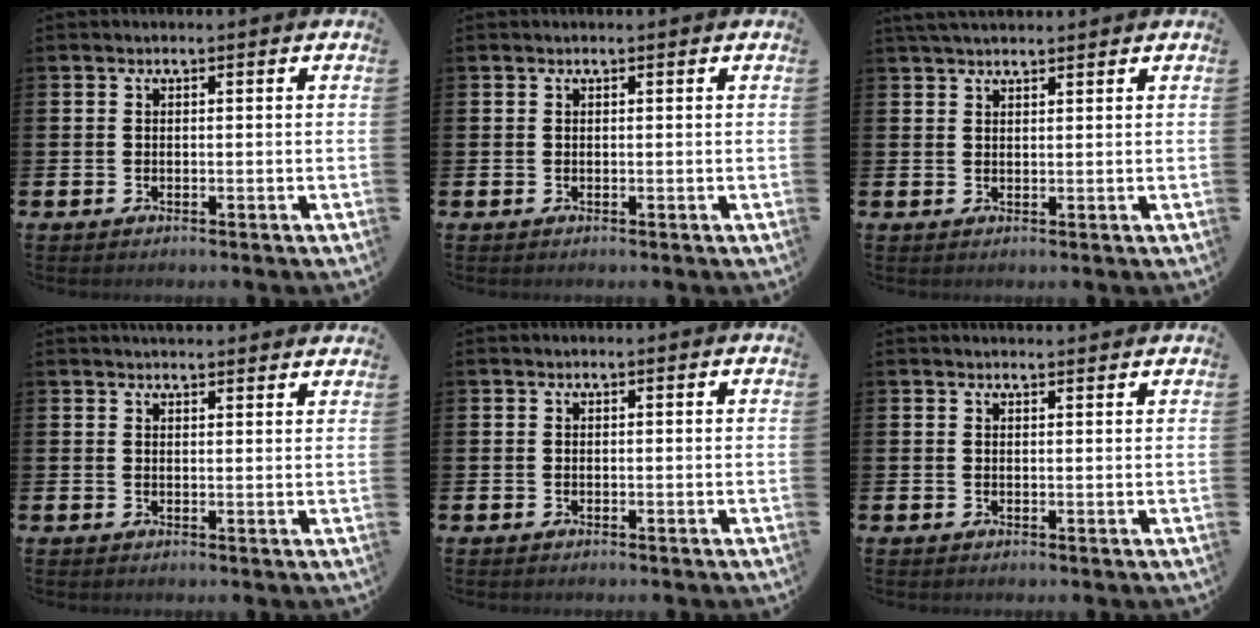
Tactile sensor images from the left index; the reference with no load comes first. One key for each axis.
{"total": 0.0}
{"total": 2.4, "fx": 2.3, "fy": 0.5, "fz": 0.7, "tx": -0.016, "ty": -0.003, "tz": 0.041}
{"total": 2.3, "fx": 2.3, "fy": 0.1, "fz": 0.1, "tx": -0.003, "ty": -0.011, "tz": 0.041}
{"total": 0.0}
{"total": 1.2, "fx": 1.2, "fy": -0.1, "fz": 0.1, "tx": 0.008, "ty": -0.008, "tz": 0.019}